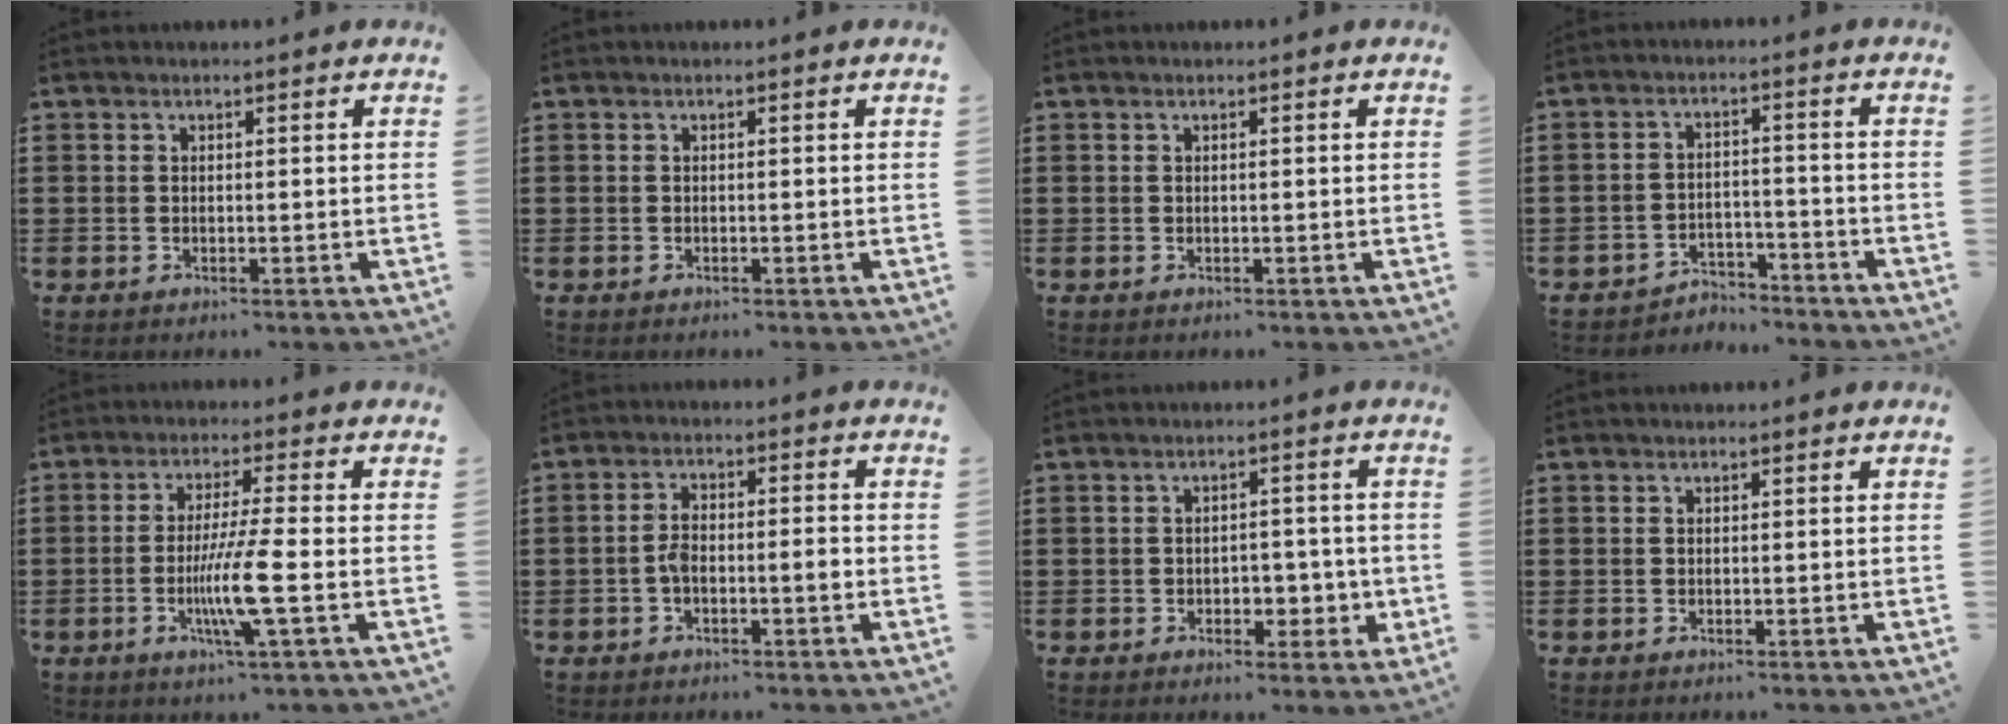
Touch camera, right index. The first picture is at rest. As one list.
[{"total": 0.0}, {"total": 0.0}, {"total": 3.7, "force": [-3.7, 0.7, 0.1], "torque": [-0.008, 0.006, -0.077]}, {"total": 8.3, "force": [-2.3, -0.2, 8.0], "torque": [-0.154, -0.023, -0.045]}, {"total": 3.7, "force": [-1.3, 1.0, 3.3], "torque": [-0.067, 0.002, -0.025]}, {"total": 3.8, "force": [-1.0, 2.8, 2.5], "torque": [-0.033, 0.001, -0.022]}, {"total": 0.0}]